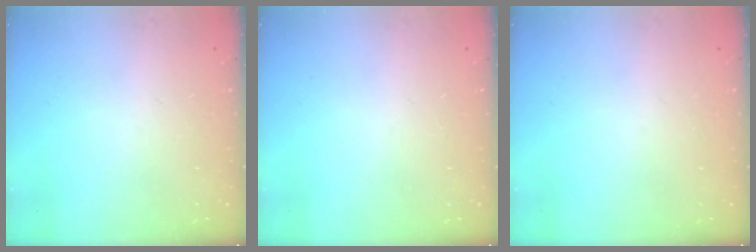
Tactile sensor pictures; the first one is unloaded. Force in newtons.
{"total": 0.0}
{"total": 0.0}